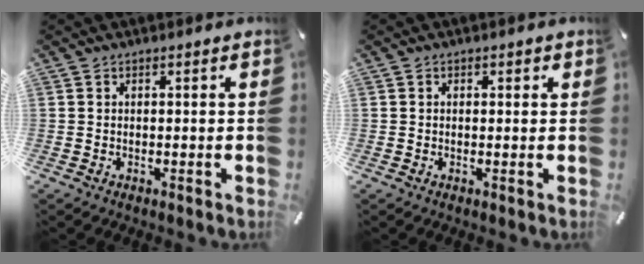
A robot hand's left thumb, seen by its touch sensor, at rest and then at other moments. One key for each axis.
{"total": 0.7, "fx": 0.1, "fy": 0.6, "fz": 0.4, "tx": 0.001, "ty": 0.003, "tz": -0.002}